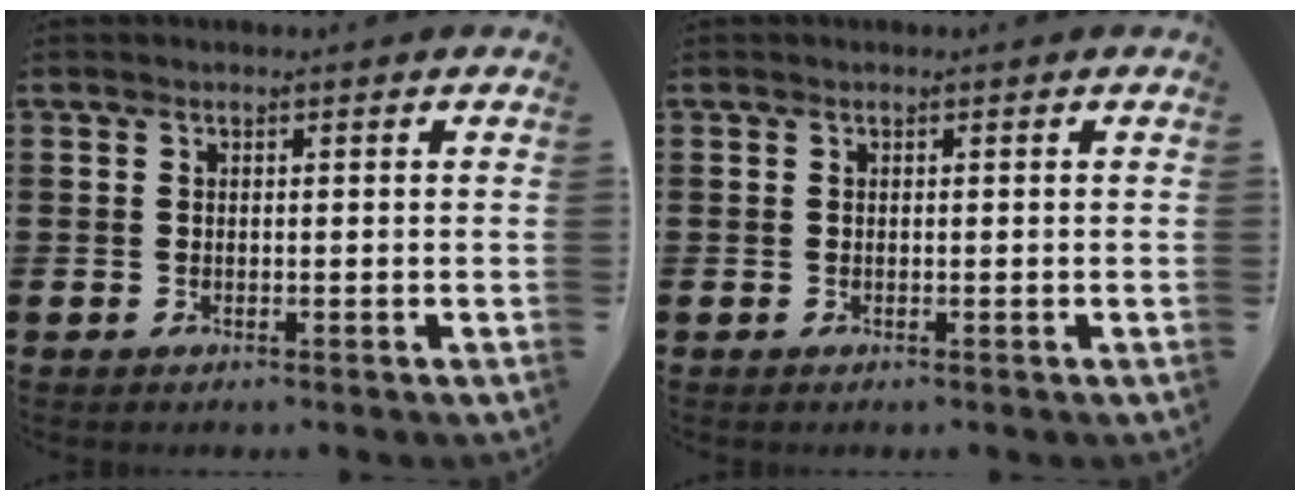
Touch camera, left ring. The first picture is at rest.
{"total": 0.0}